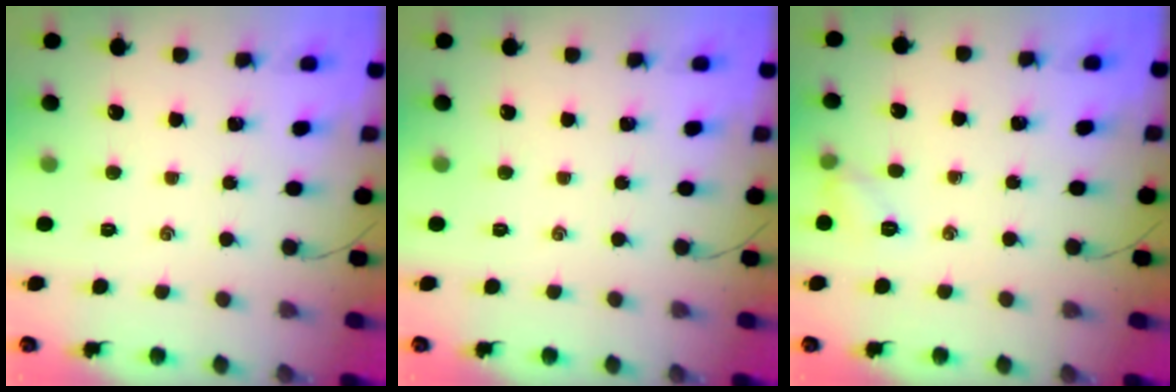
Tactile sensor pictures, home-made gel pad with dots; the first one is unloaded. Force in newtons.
{"total": 0.0}
{"total": 6.1, "press": 6.0, "slide": 1.0}